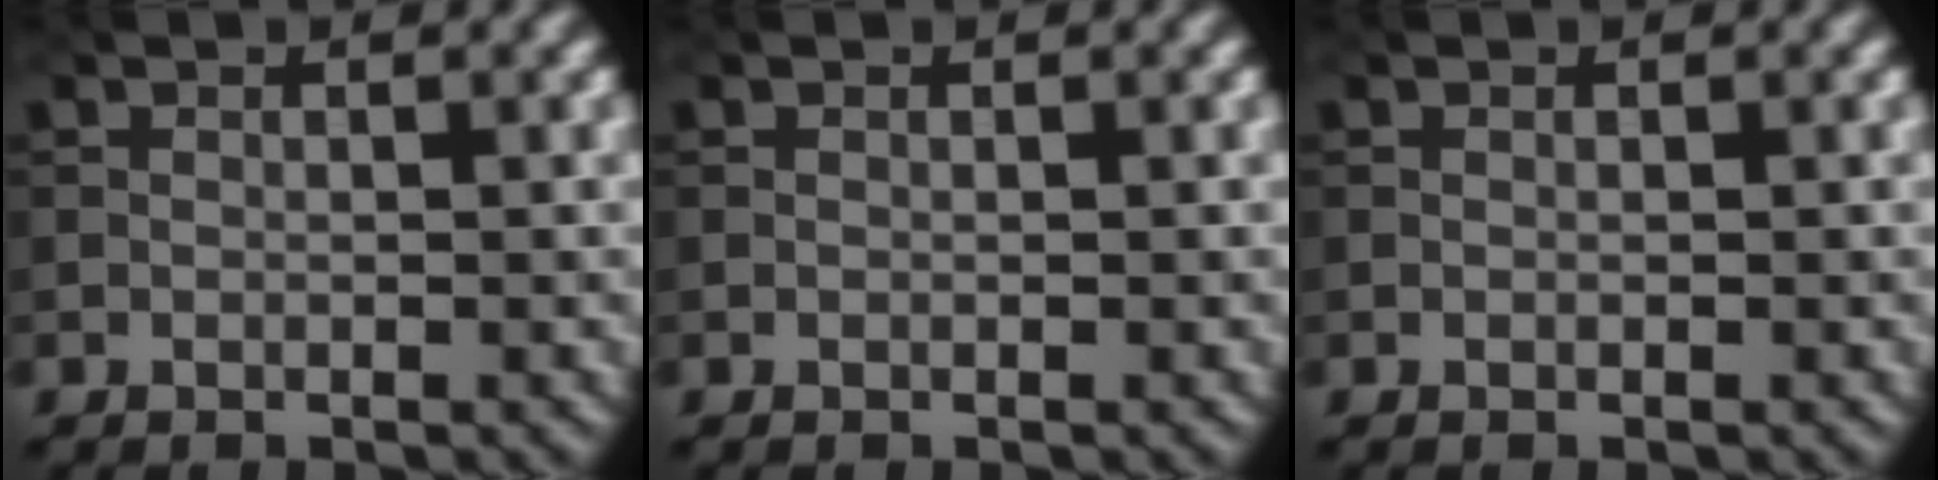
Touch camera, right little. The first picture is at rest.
{"total": 0.0}
{"total": 0.0}